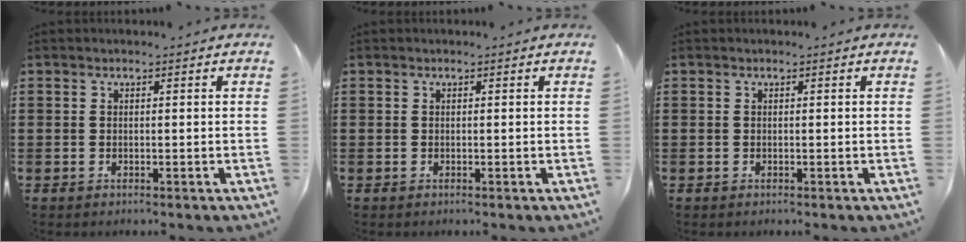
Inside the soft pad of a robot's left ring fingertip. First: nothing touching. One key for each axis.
{"total": 0.0}
{"total": 0.0}